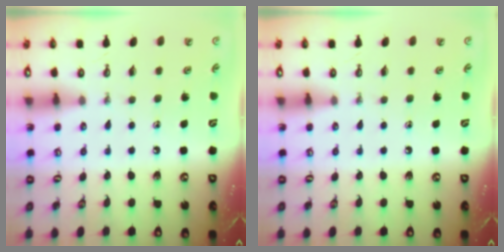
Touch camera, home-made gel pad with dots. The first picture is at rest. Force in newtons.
{"total": 0.0}